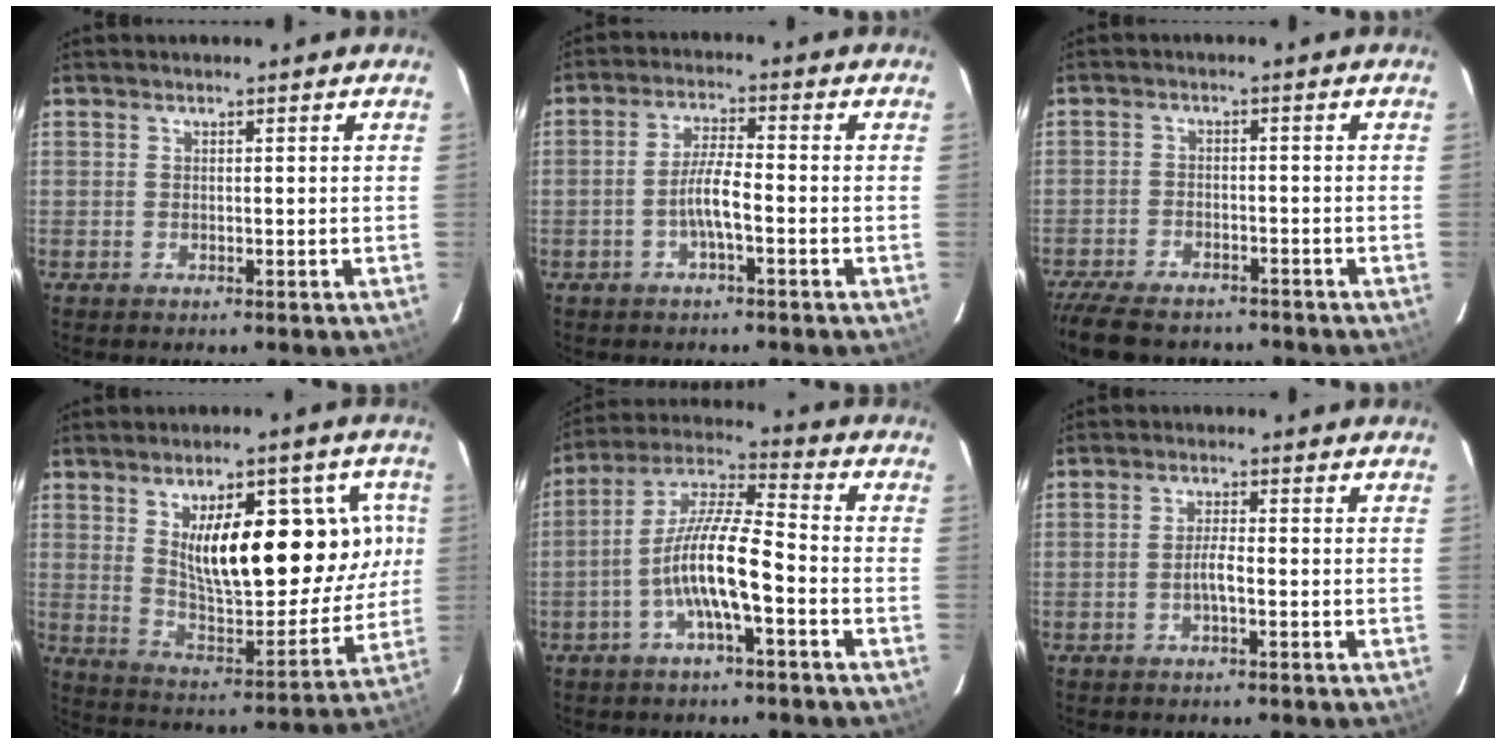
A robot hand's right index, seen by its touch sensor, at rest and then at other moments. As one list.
[{"total": 4.8, "force": [-2.0, 0.4, 4.4], "torque": [-0.088, 0.007, -0.039]}, {"total": 12.2, "force": [-10.7, 4.2, 4.2], "torque": [-0.115, -0.021, -0.171]}, {"total": 19.3, "force": [5.5, 8.3, 16.5], "torque": [-0.245, -0.003, 0.104]}, {"total": 11.5, "force": [-4.1, 1.8, 10.6], "torque": [-0.214, 0.009, -0.081]}, {"total": 1.8, "force": [-0.7, 0.2, 1.7], "torque": [-0.032, 0.003, -0.016]}]